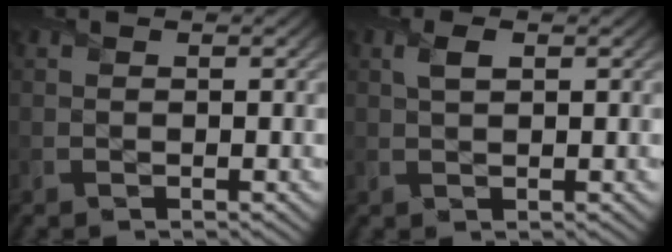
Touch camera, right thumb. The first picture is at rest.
{"total": 1.7, "force": [0.8, 0.5, 1.4], "torque": [-0.035, 0.005, 0.016]}